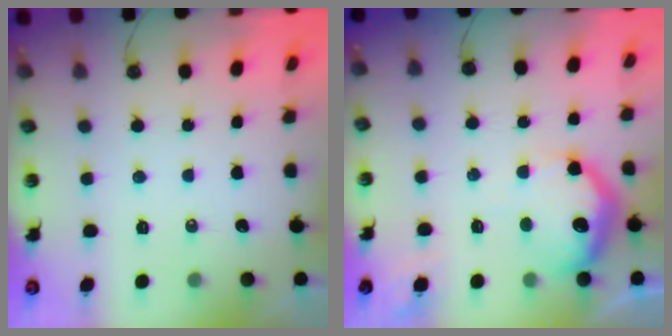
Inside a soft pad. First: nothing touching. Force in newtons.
{"total": 13.9, "press": 13.9, "slide": 0.9}